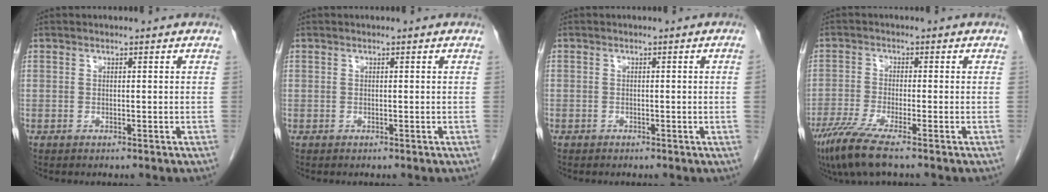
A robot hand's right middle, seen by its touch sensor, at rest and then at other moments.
{"total": 0.0}
{"total": 0.8, "force": [-0.2, -0.3, 0.7], "torque": [-0.005, 0.001, -0.004]}
{"total": 7.1, "force": [-5.1, 0.0, 5.0], "torque": [-0.097, -0.022, -0.096]}